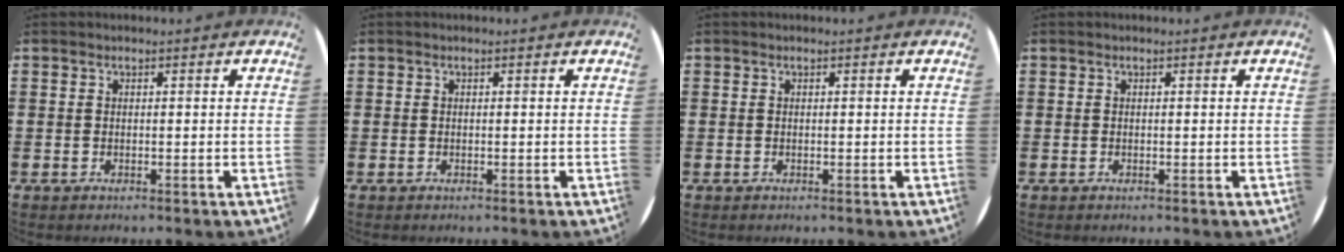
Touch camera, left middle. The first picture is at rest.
{"total": 0.0}
{"total": 0.0}
{"total": 0.0}